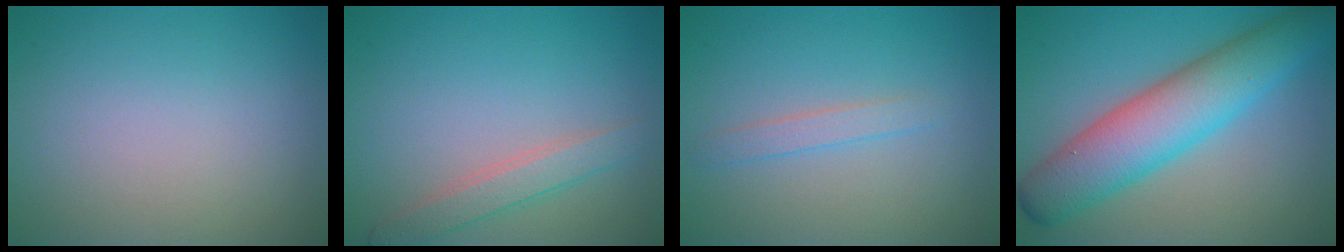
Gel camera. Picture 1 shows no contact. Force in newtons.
{"total": 2.4, "press": 2.4, "slide": 0.1}
{"total": 1.4, "press": 1.4, "slide": 0.0}
{"total": 8.3, "press": 8.3, "slide": 0.1}